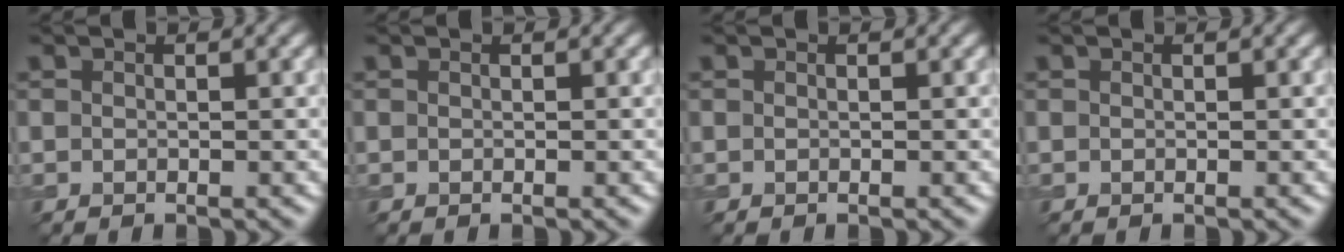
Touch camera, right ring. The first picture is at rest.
{"total": 0.0}
{"total": 0.0}
{"total": 0.0}